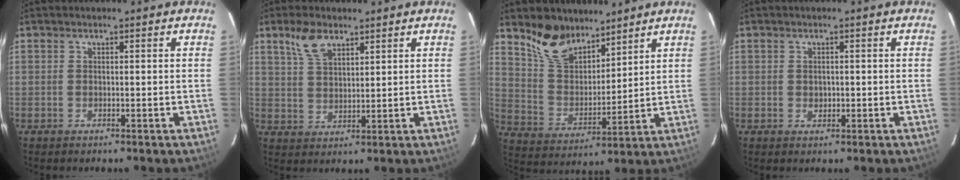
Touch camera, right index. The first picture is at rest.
{"total": 6.3, "force": [4.1, 3.1, 3.7], "torque": [-0.071, 0.011, 0.083]}
{"total": 10.5, "force": [7.9, 4.9, 4.9], "torque": [-0.095, 0.012, 0.159]}
{"total": 1.3, "force": [-0.1, 1.2, 0.5], "torque": [-0.005, 0.000, 0.000]}